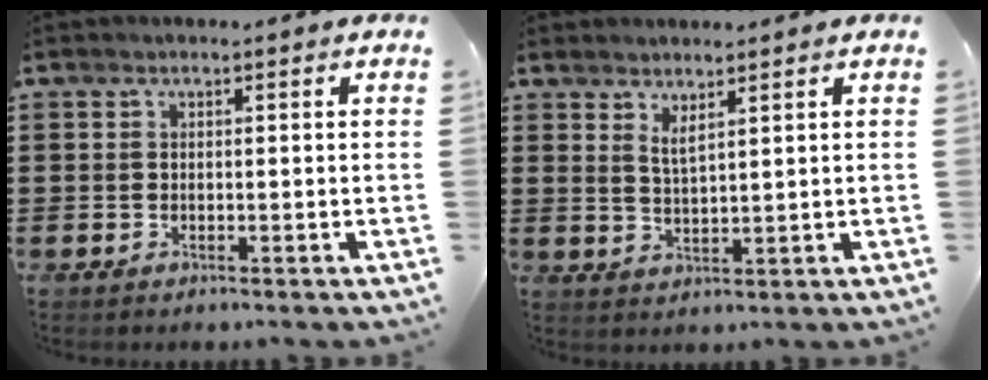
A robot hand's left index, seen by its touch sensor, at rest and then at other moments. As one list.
[{"total": 2.3, "force": [1.8, 0.2, 1.4], "torque": [-0.031, 0.004, 0.033]}]